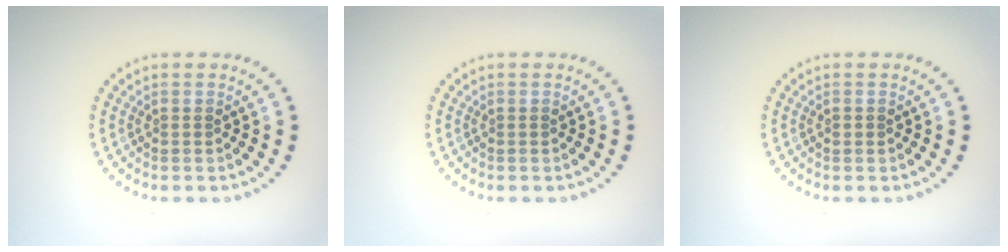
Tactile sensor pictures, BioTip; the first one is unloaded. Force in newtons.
{"total": 0.0}
{"total": 0.6, "press": 0.6, "slide": 0.1}